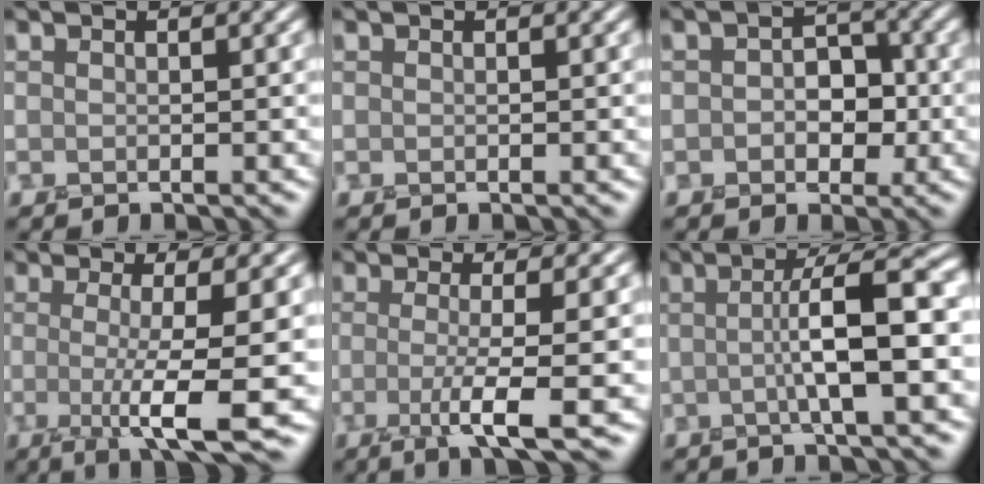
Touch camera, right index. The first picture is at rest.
{"total": 0.0}
{"total": 3.3, "force": [-0.3, 2.6, 2.1], "torque": [-0.022, -0.001, -0.011]}
{"total": 7.2, "force": [-0.8, 1.2, 7.0], "torque": [-0.109, -0.012, -0.013]}
{"total": 5.3, "force": [-0.9, 1.0, 5.1], "torque": [-0.084, -0.013, -0.020]}
{"total": 5.8, "force": [-0.1, 0.9, 5.8], "torque": [-0.092, 0.011, -0.007]}